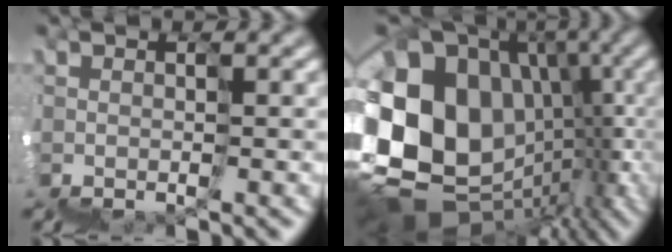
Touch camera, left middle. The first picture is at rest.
{"total": 14.0, "force": [-0.3, 12.6, 6.1], "torque": [-0.120, 0.016, 0.007]}